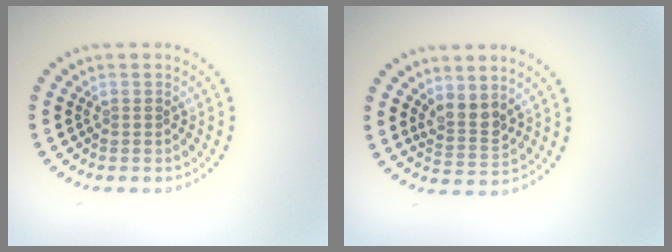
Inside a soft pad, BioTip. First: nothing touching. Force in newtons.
{"total": 2.3, "press": 1.9, "slide": 1.3}